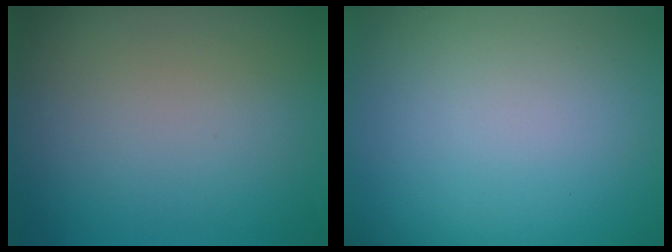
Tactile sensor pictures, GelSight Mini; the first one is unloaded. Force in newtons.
{"total": 0.0}